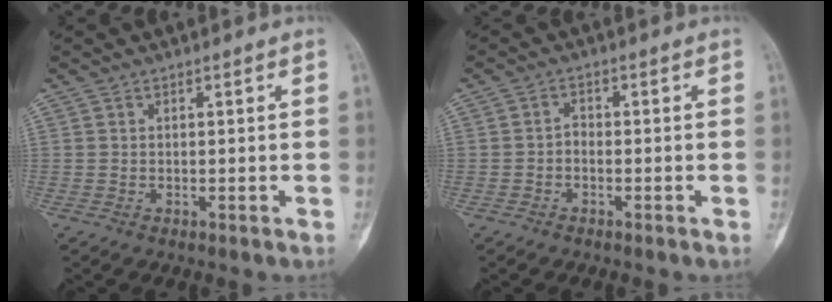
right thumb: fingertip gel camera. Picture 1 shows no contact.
{"total": 1.6, "force": [-0.7, 1.1, 1.0], "torque": [-0.013, 0.009, -0.018]}